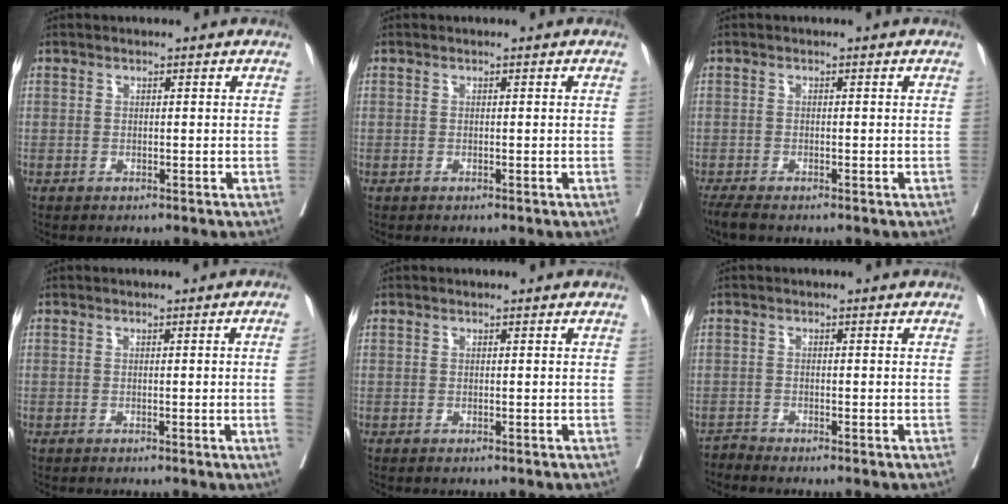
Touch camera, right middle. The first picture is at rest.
{"total": 0.0}
{"total": 2.8, "force": [-2.3, 0.4, 1.5], "torque": [-0.033, -0.011, -0.045]}
{"total": 3.2, "force": [-0.3, -1.2, 3.0], "torque": [-0.040, -0.003, -0.003]}
{"total": 0.0}
{"total": 1.3, "force": [-1.2, -0.4, -0.2], "torque": [0.007, -0.006, -0.026]}